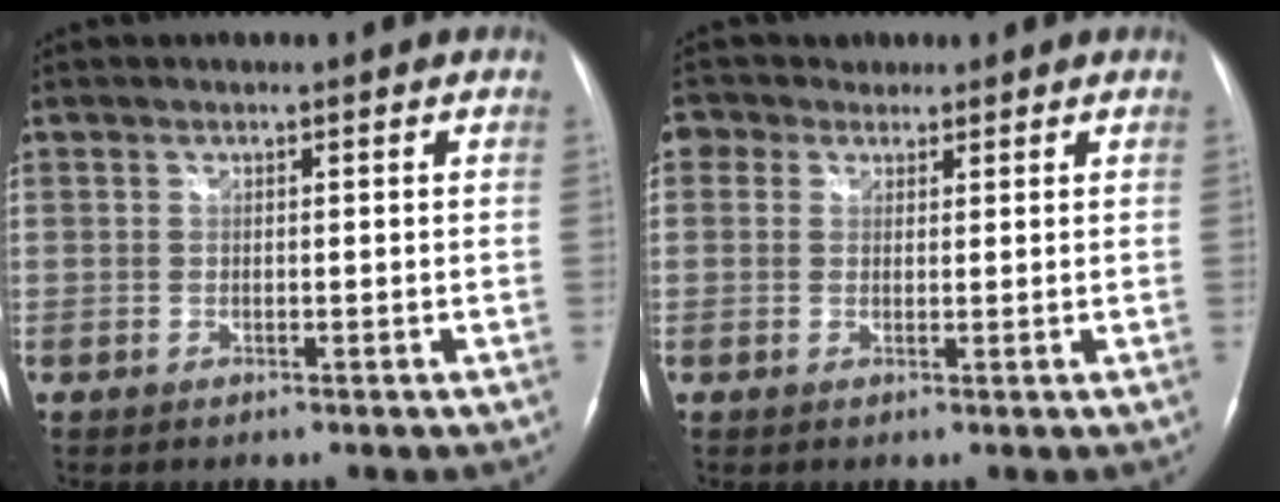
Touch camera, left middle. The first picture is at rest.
{"total": 3.3, "force": [1.8, 2.7, 0.5], "torque": [-0.016, 0.024, 0.032]}